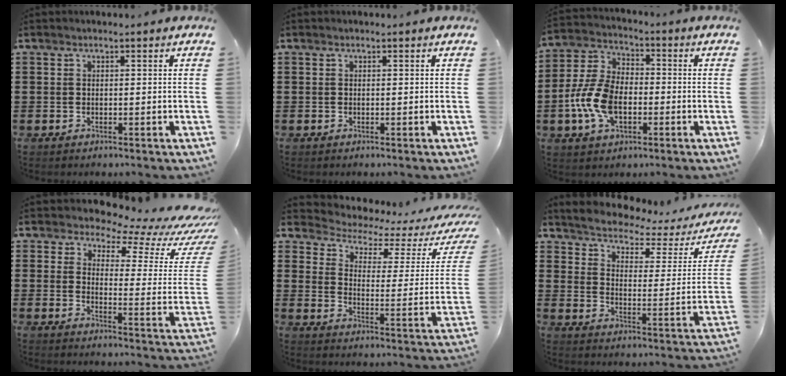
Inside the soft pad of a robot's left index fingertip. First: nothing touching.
{"total": 0.0}
{"total": 9.7, "force": [-2.6, 5.8, 7.3], "torque": [-0.187, -0.003, -0.056]}
{"total": 5.8, "force": [4.9, 2.3, 2.3], "torque": [-0.048, -0.043, 0.079]}
{"total": 3.0, "force": [2.6, 0.9, 1.3], "torque": [-0.047, -0.024, 0.034]}
{"total": 2.9, "force": [2.7, 0.3, 1.0], "torque": [-0.040, -0.028, 0.036]}